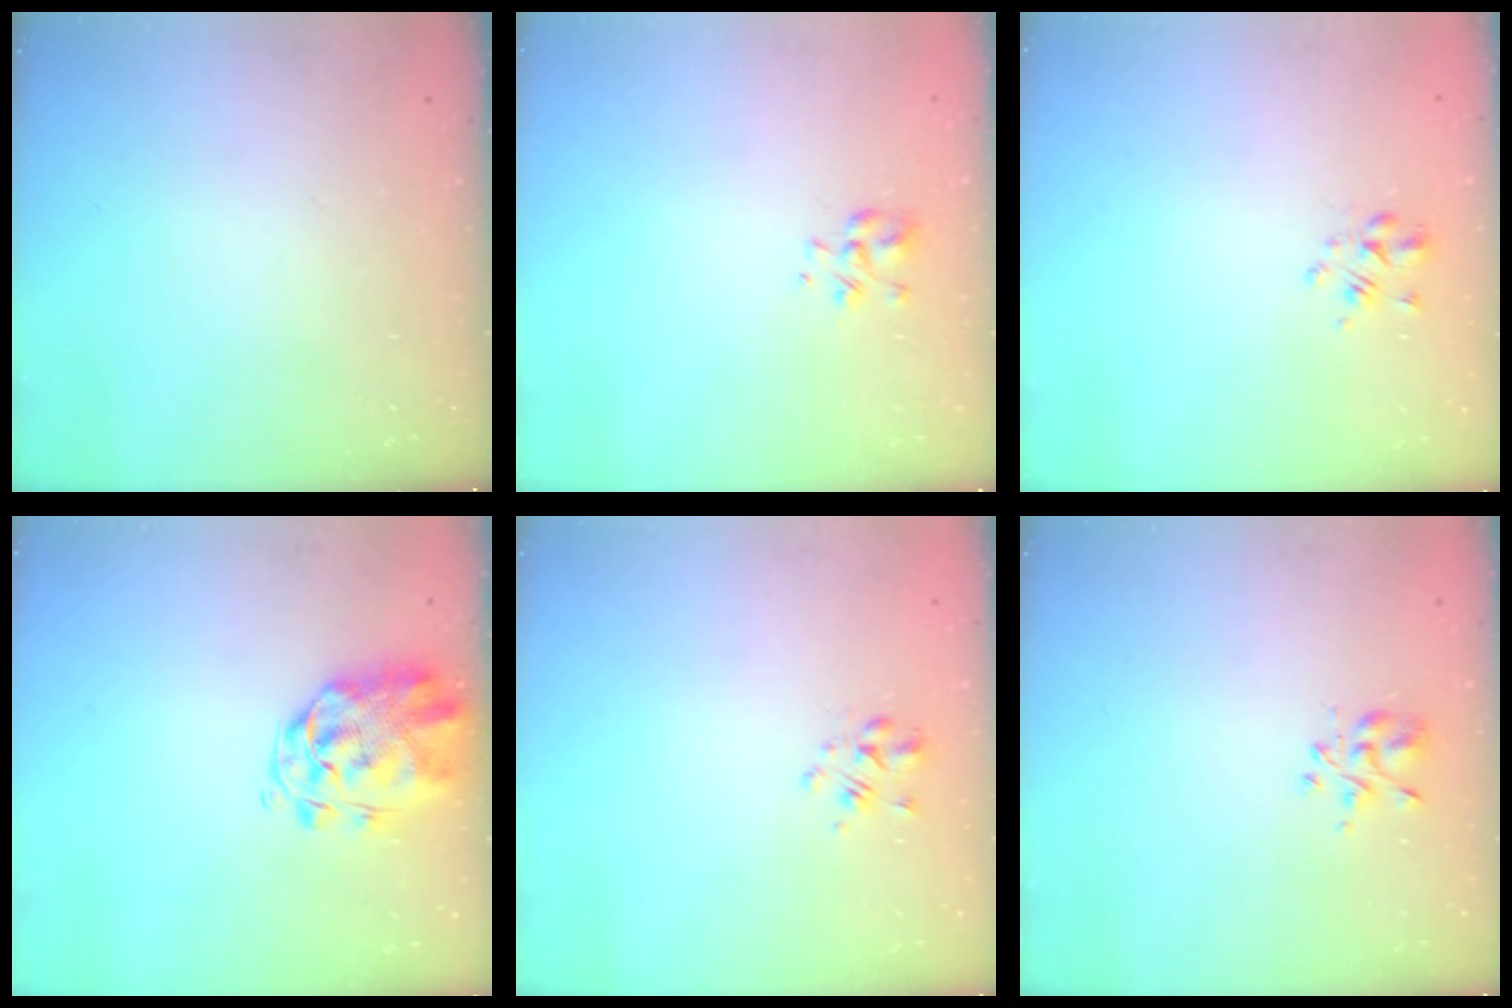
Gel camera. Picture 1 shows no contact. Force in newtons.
{"total": 4.0, "press": 3.8, "slide": 1.0}
{"total": 2.2, "press": 2.1, "slide": 0.6}
{"total": 3.3, "press": 3.2, "slide": 0.9}
{"total": 2.2, "press": 2.1, "slide": 0.6}
{"total": 2.8, "press": 2.6, "slide": 1.0}